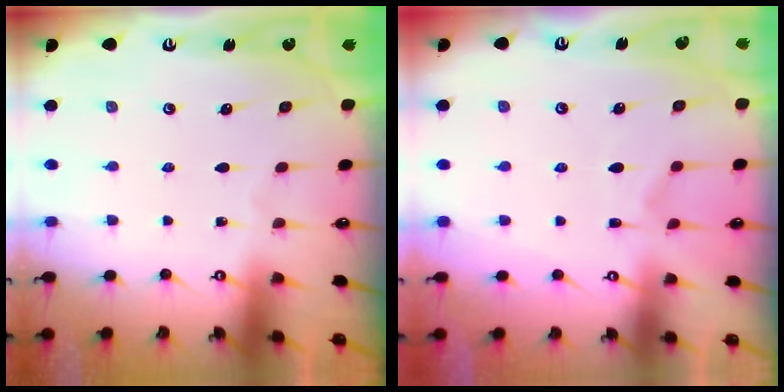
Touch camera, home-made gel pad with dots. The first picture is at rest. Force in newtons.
{"total": 6.0, "press": 5.8, "slide": 1.4}